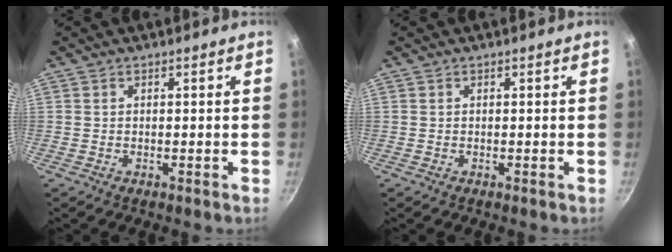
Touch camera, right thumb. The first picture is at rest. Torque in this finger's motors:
{"motor_torque": [0.00, 0.00, 0.04, 0.30, 0.00]}